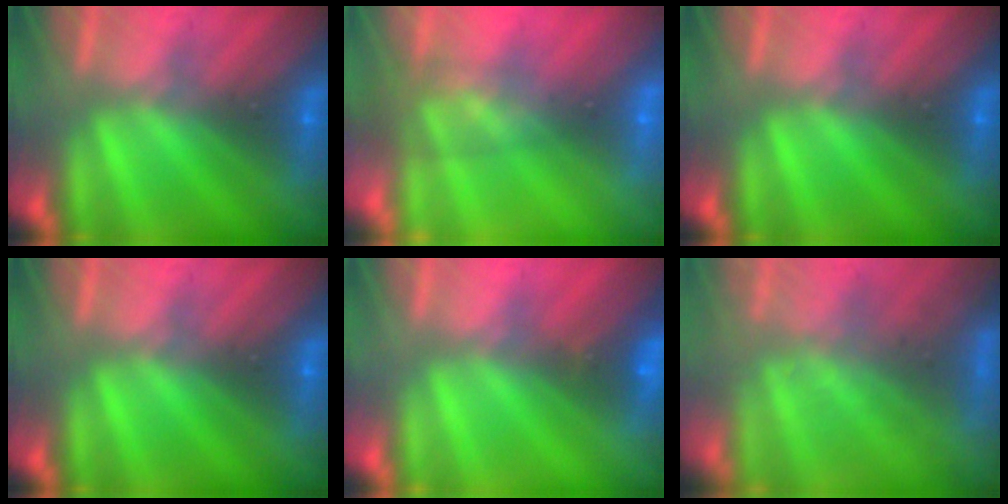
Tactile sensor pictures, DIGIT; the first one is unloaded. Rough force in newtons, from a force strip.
{"total": 5.9}
{"total": 0.0}
{"total": 0.0}
{"total": 4.8}
{"total": 7.5}